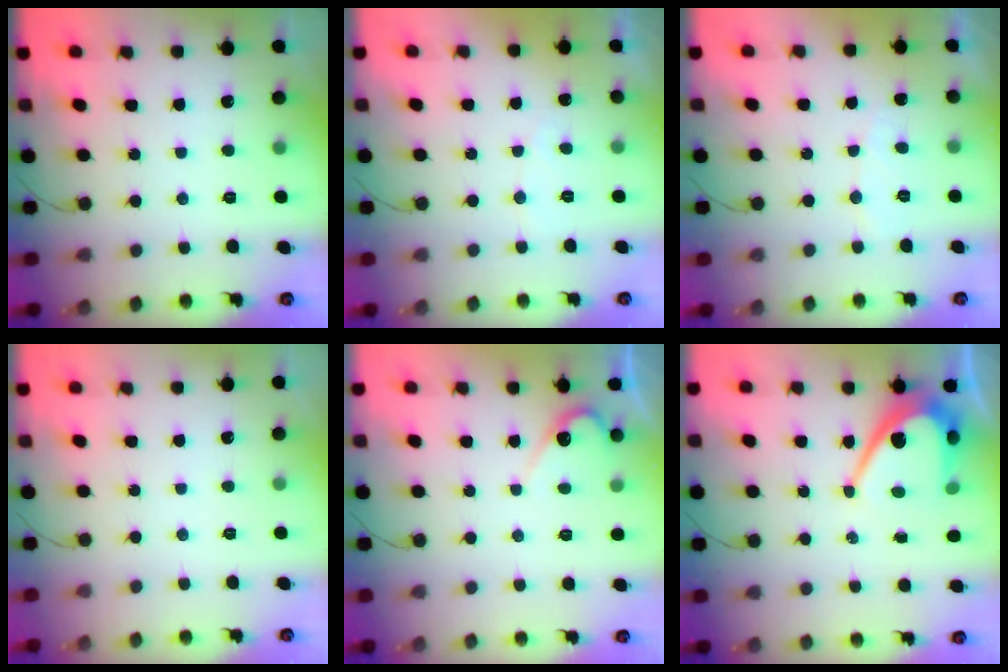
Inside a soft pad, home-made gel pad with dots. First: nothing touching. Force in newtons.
{"total": 2.9, "press": 2.9, "slide": 0.2}
{"total": 4.5, "press": 4.5, "slide": 0.4}
{"total": 0.0}
{"total": 4.4, "press": 4.4, "slide": 0.4}
{"total": 9.9, "press": 9.9, "slide": 1.0}